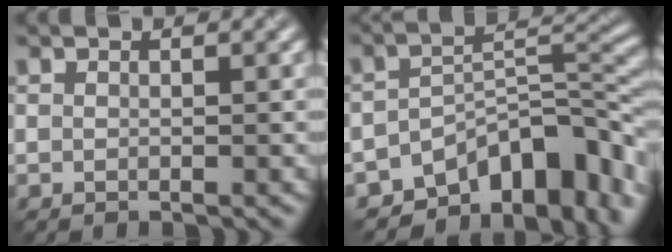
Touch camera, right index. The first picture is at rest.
{"total": 10.7, "force": [-7.0, 5.1, 6.2], "torque": [-0.068, -0.003, -0.116]}